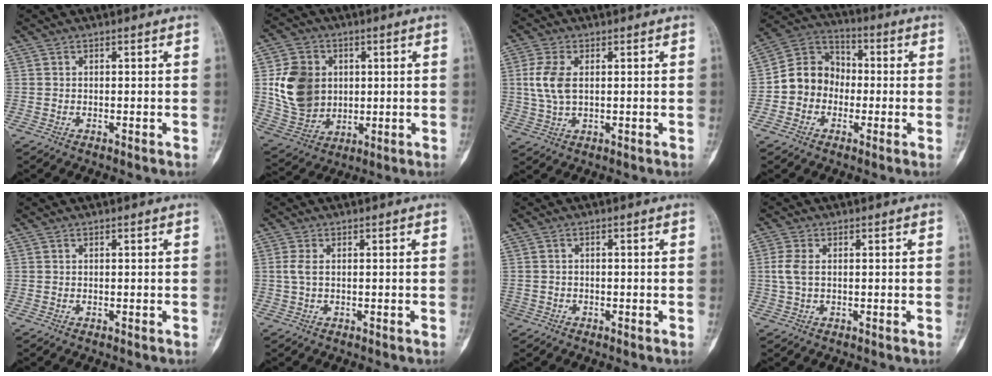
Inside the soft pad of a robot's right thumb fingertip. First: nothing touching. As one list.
[{"total": 14.7, "force": [1.9, 12.0, 8.3], "torque": [-0.128, -0.004, 0.049]}, {"total": 6.7, "force": [1.1, 3.7, 5.5], "torque": [-0.128, 0.002, 0.023]}, {"total": 10.8, "force": [-1.6, 9.4, 5.1], "torque": [-0.064, 0.041, -0.043]}, {"total": 0.0}, {"total": 2.0, "force": [0.2, 0.9, 1.8], "torque": [-0.053, 0.004, 0.006]}, {"total": 1.8, "force": [-1.1, 1.4, -0.1], "torque": [0.012, 0.008, -0.023]}, {"total": 3.4, "force": [0.3, 1.9, 2.8], "torque": [-0.079, 0.004, 0.004]}]